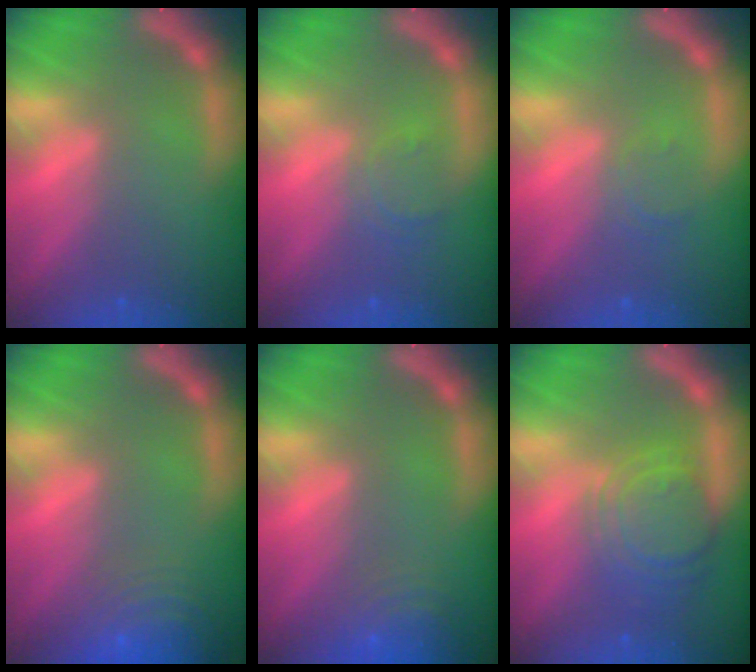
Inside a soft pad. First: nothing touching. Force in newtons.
{"total": 2.4}
{"total": 1.5}
{"total": 9.5}
{"total": 6.0}
{"total": 7.1}